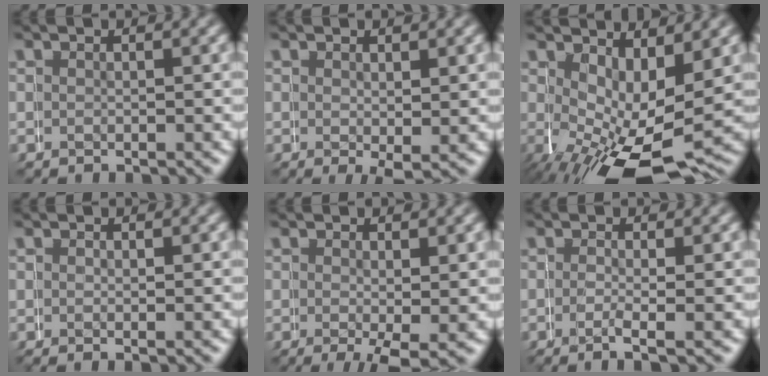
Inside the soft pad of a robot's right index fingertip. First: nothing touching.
{"total": 1.3, "force": [0.2, 0.3, 1.2], "torque": [-0.016, -0.012, 0.007]}
{"total": 8.0, "force": [-1.6, 4.7, 6.2], "torque": [-0.122, -0.047, -0.007]}
{"total": 0.0}
{"total": 2.8, "force": [-1.1, 0.6, 2.5], "torque": [-0.033, -0.017, -0.012]}
{"total": 2.0, "force": [-0.9, 0.1, 1.7], "torque": [-0.033, -0.007, -0.019]}